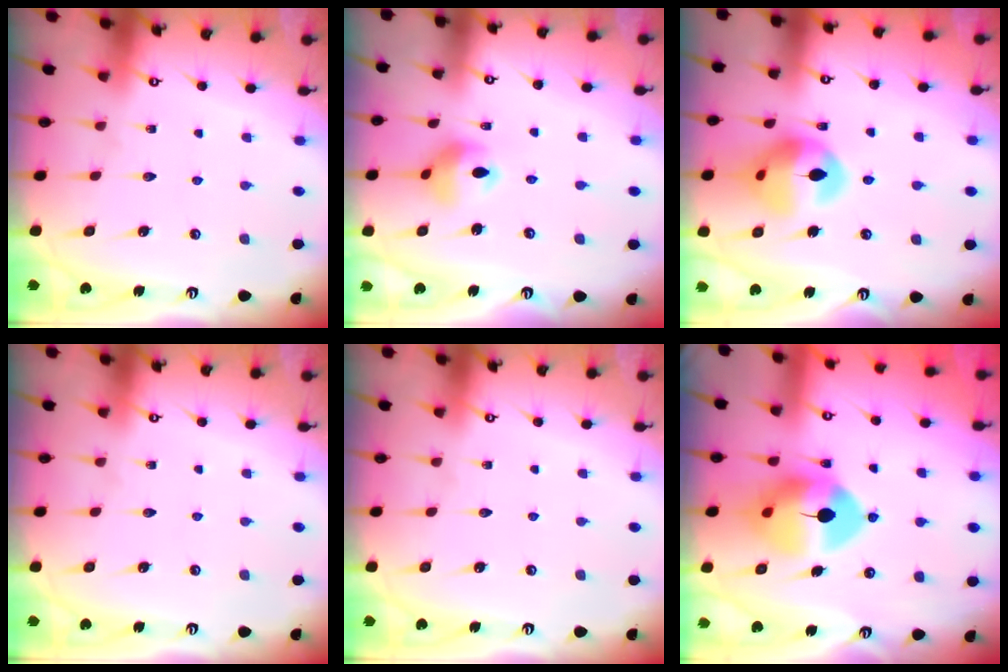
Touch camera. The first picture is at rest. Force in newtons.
{"total": 10.0, "press": 9.4, "slide": 3.4}
{"total": 14.7, "press": 14.5, "slide": 2.1}
{"total": 0.0}
{"total": 0.0}
{"total": 10.0, "press": 9.9, "slide": 1.6}